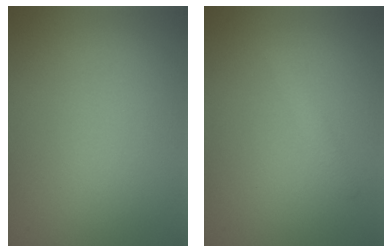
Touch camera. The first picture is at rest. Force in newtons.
{"total": 1.1, "press": 1.1, "slide": 0.2}